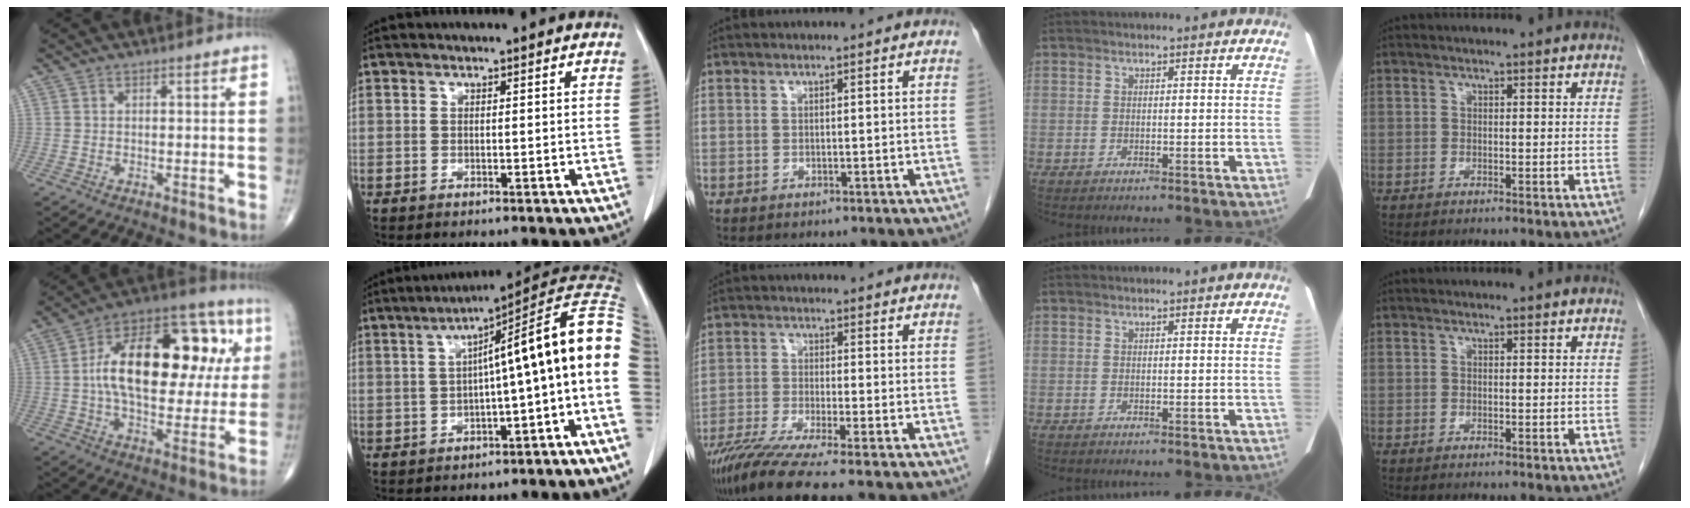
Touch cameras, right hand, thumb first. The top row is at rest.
{"thumb": {"total": 26.7, "force": [4.9, 13.7, 22.4], "torque": [-0.323, 0.026, 0.067]}, "index": {"total": 14.1, "force": [-1.1, 0.9, 14.1], "torque": [-0.182, 0.049, -0.021]}, "middle": {"total": 9.5, "force": [-7.6, -1.2, 5.6], "torque": [-0.091, -0.031, -0.130]}}